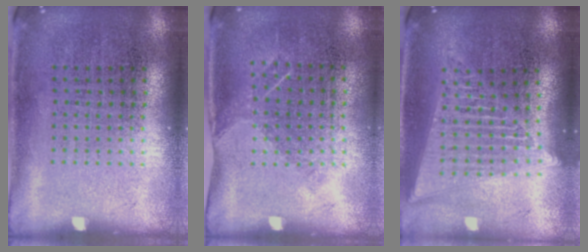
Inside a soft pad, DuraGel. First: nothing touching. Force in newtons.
{"total": 1.1, "press": 0.8, "slide": 0.6}
{"total": 2.0, "press": 1.8, "slide": 1.0}